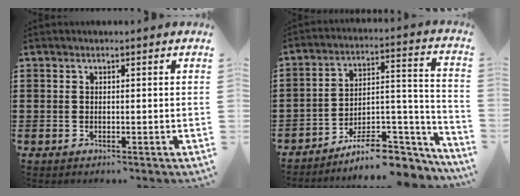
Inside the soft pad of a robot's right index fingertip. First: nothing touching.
{"total": 9.3, "force": [-7.1, 3.5, 4.9], "torque": [-0.068, 0.030, -0.127]}